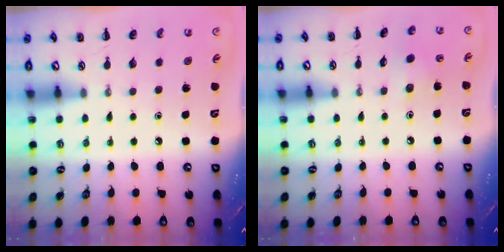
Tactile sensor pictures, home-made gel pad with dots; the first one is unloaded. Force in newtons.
{"total": 2.9, "press": 2.8, "slide": 0.6}